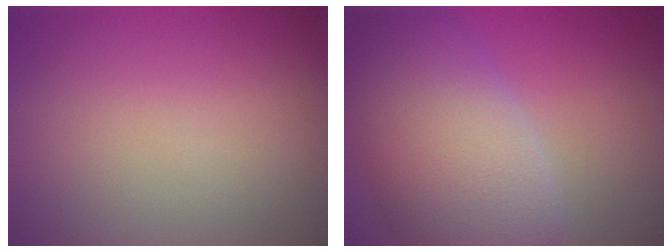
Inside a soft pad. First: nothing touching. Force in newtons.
{"total": 12.6, "press": 12.6, "slide": 0.3}